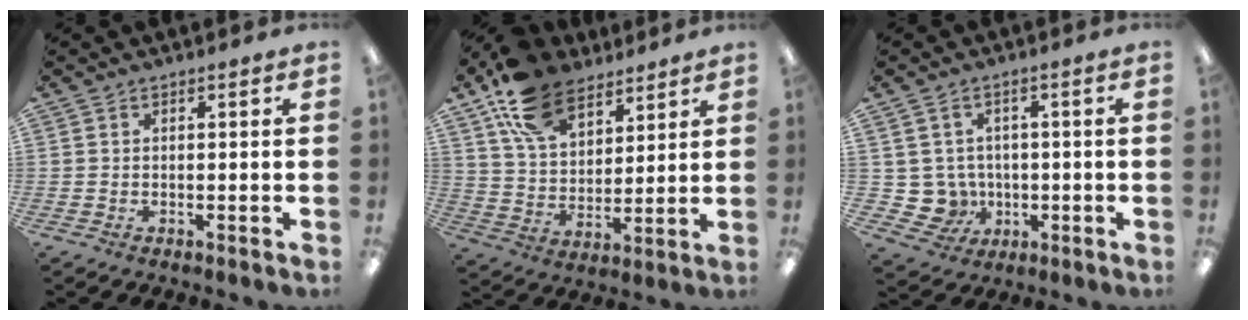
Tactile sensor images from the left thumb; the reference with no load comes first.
{"total": 16.1, "force": [10.5, 9.3, 7.8], "torque": [-0.153, -0.042, 0.201]}
{"total": 6.5, "force": [0.0, 6.3, 1.5], "torque": [-0.058, -0.003, 0.009]}